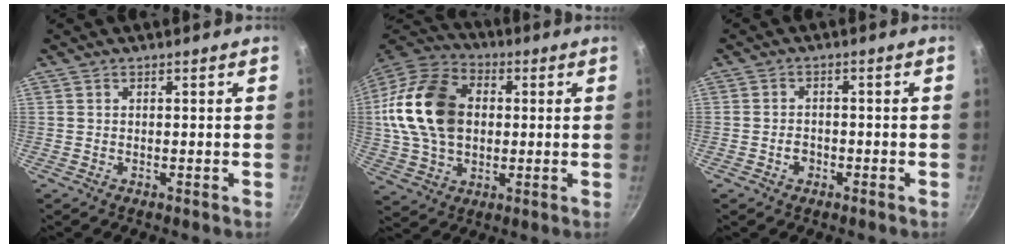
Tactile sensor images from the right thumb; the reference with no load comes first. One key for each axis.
{"total": 20.3, "fx": 1.9, "fy": 14.5, "fz": 14.1, "tx": -0.251, "ty": 0.026, "tz": 0.028}
{"total": 2.3, "fx": -1.2, "fy": 1.7, "fz": 1.0, "tx": -0.007, "ty": 0.016, "tz": -0.018}